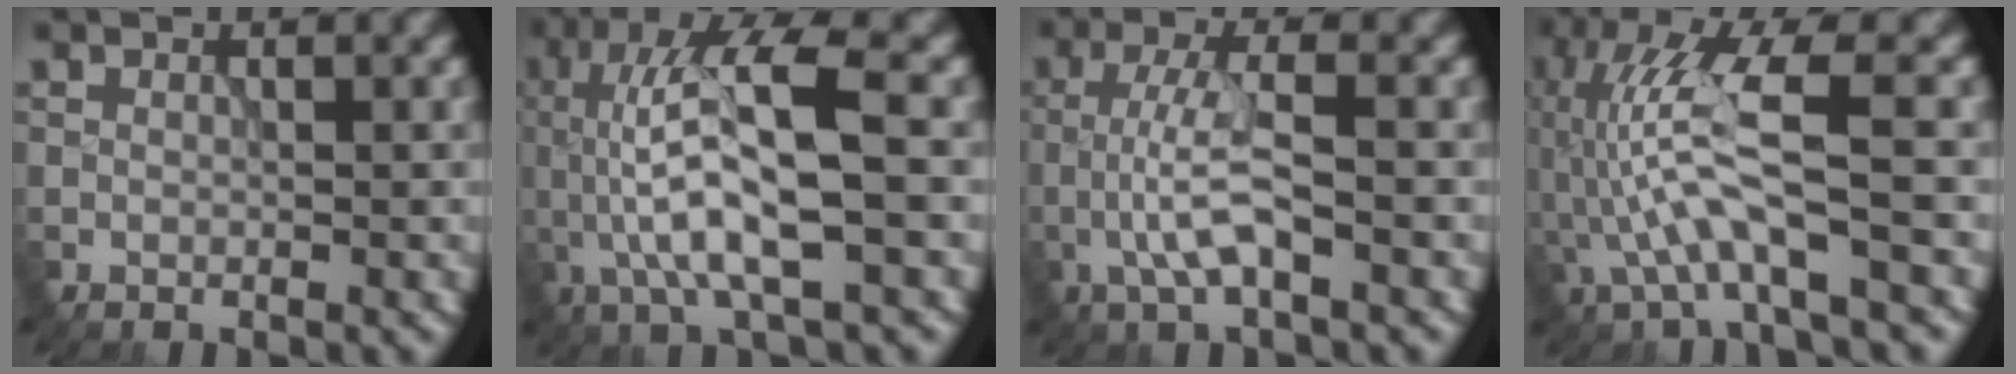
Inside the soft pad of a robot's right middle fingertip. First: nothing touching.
{"total": 9.9, "force": [-0.3, 2.7, 9.5], "torque": [-0.182, 0.015, -0.007]}
{"total": 4.1, "force": [-1.2, 1.0, 3.8], "torque": [-0.077, 0.008, -0.029]}
{"total": 7.0, "force": [-1.3, 1.4, 6.7], "torque": [-0.158, 0.018, -0.023]}